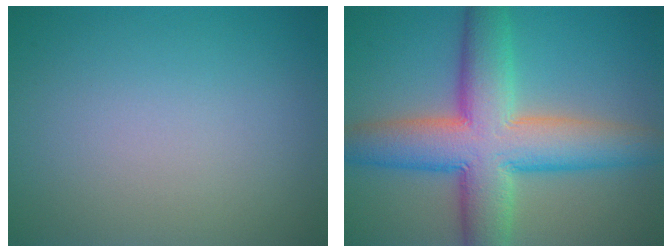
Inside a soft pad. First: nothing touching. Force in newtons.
{"total": 10.8, "press": 10.8, "slide": 0.4}